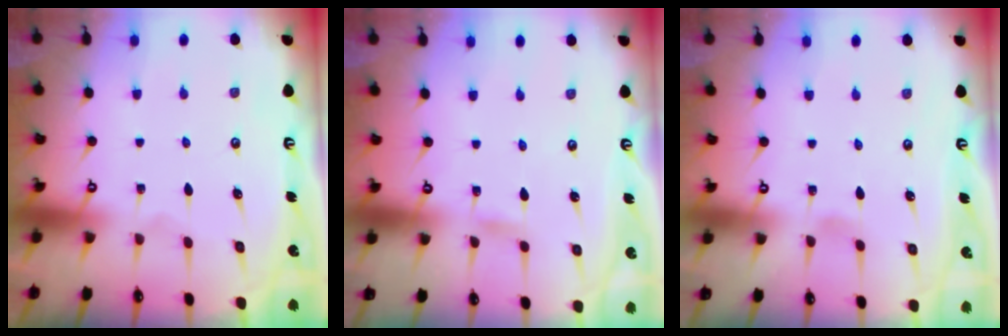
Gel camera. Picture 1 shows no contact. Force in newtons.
{"total": 1.8, "press": 1.8, "slide": 0.2}
{"total": 2.1, "press": 2.1, "slide": 0.2}